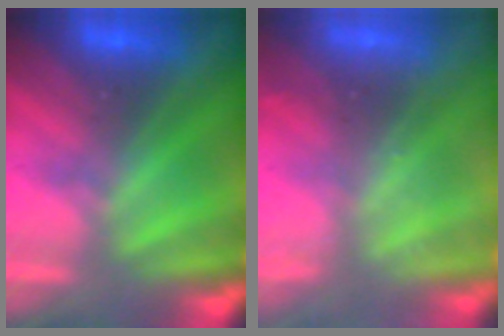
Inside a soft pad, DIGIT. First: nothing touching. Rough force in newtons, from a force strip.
{"total": 2.3}